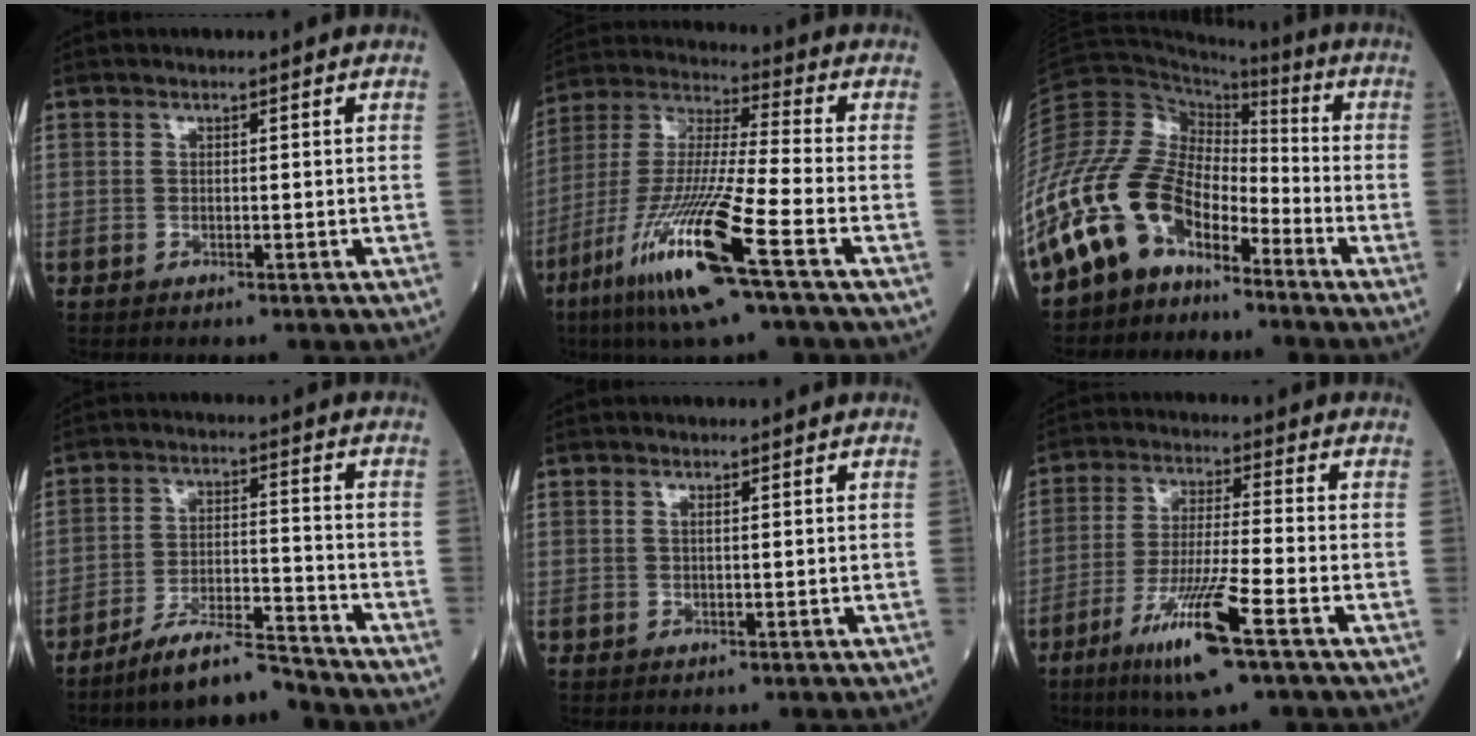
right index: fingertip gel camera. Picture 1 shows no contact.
{"total": 18.1, "force": [-8.8, 0.1, 15.8], "torque": [-0.343, -0.041, -0.173]}
{"total": 16.3, "force": [-11.2, 8.2, 8.4], "torque": [-0.193, 0.033, -0.220]}
{"total": 8.6, "force": [-7.9, 0.4, 3.3], "torque": [-0.057, -0.004, -0.140]}
{"total": 0.6, "force": [0.2, 0.1, 0.5], "torque": [-0.015, 0.000, 0.004]}
{"total": 11.6, "force": [-6.2, -0.2, 9.8], "torque": [-0.188, -0.024, -0.115]}